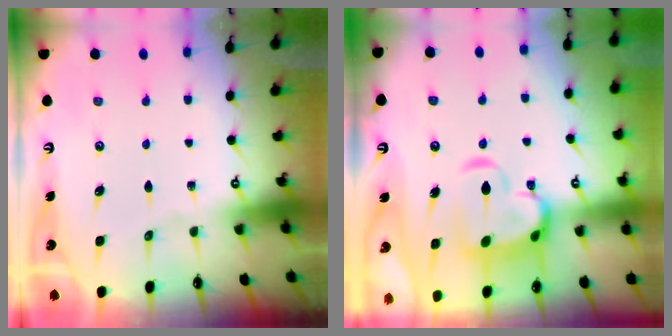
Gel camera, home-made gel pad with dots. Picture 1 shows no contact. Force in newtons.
{"total": 7.8, "press": 7.7, "slide": 1.3}